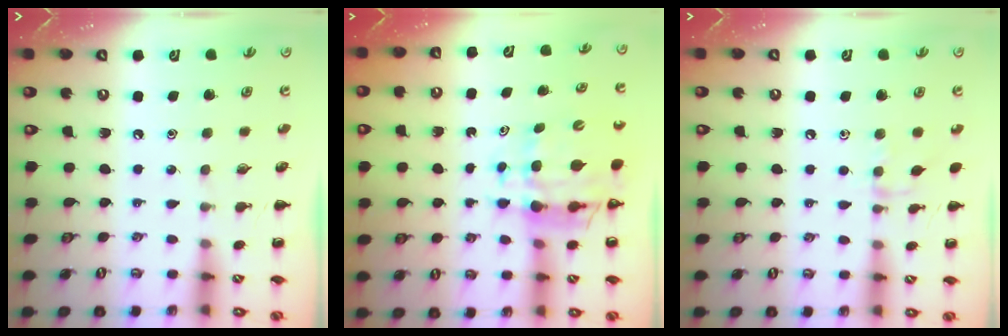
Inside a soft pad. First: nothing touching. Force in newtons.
{"total": 9.3, "press": 8.9, "slide": 2.8}
{"total": 5.6, "press": 5.4, "slide": 1.7}